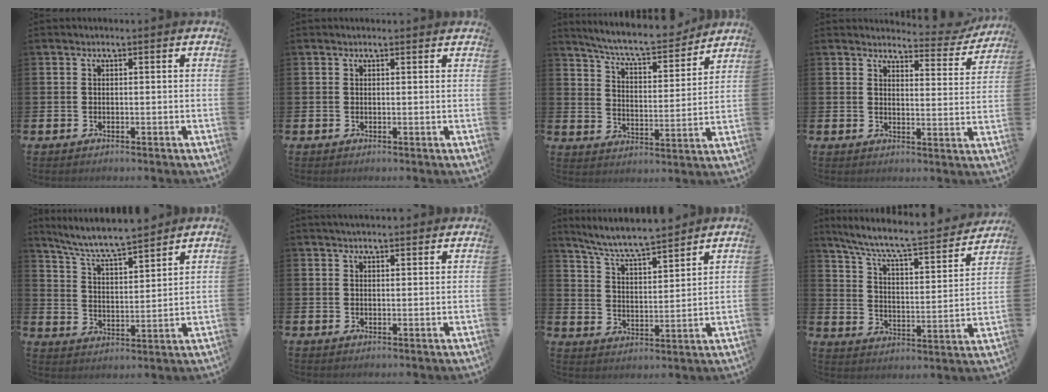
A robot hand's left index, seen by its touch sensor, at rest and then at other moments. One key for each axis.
{"total": 0.5, "fx": 0.5, "fy": 0.1, "fz": 0.1, "tx": 0.010, "ty": -0.004, "tz": 0.007}
{"total": 8.0, "fx": 7.5, "fy": 1.1, "fz": 2.5, "tx": -0.073, "ty": -0.056, "tz": 0.128}
{"total": 3.5, "fx": 3.3, "fy": 1.1, "fz": 0.5, "tx": -0.002, "ty": -0.030, "tz": 0.049}
{"total": 7.2, "fx": 6.8, "fy": 0.4, "fz": 2.3, "tx": -0.072, "ty": -0.047, "tz": 0.118}
{"total": 2.4, "fx": 2.3, "fy": 0.4, "fz": 0.4, "tx": -0.003, "ty": -0.009, "tz": 0.040}
{"total": 6.4, "fx": 6.2, "fy": 0.1, "fz": 1.7, "tx": -0.054, "ty": -0.035, "tz": 0.110}
{"total": 7.8, "fx": 6.9, "fy": 1.2, "fz": 3.4, "tx": -0.093, "ty": -0.052, "tz": 0.110}